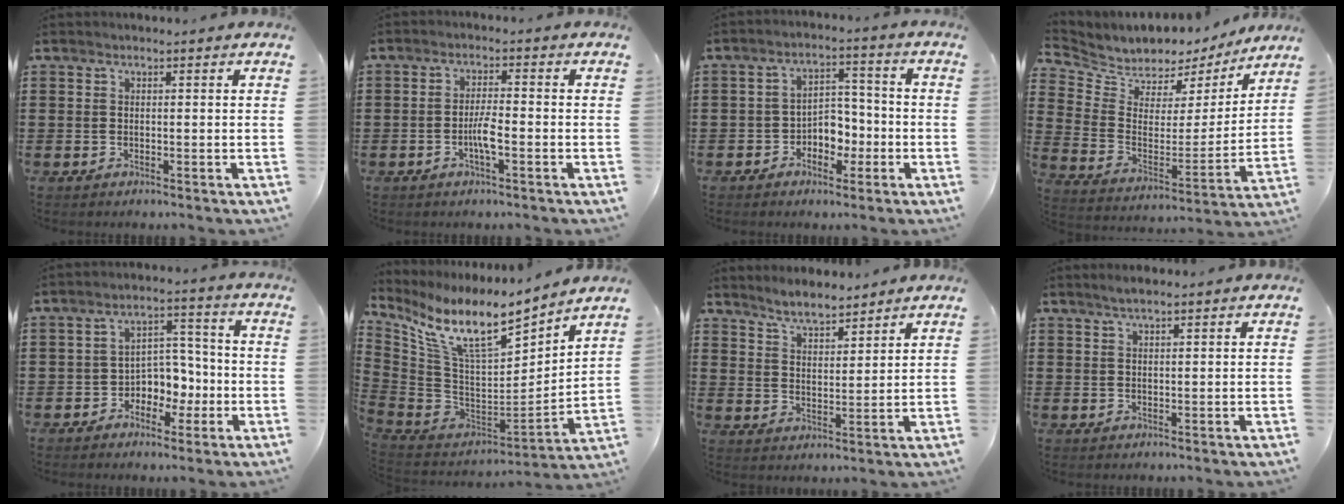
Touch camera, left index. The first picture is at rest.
{"total": 3.9, "force": [-1.3, 0.6, 3.6], "torque": [-0.077, -0.003, -0.027]}
{"total": 4.3, "force": [-2.2, 3.0, 2.1], "torque": [-0.045, 0.011, -0.047]}
{"total": 5.7, "force": [5.3, 2.1, -0.4], "torque": [-0.034, -0.052, 0.090]}
{"total": 5.2, "force": [-1.8, 4.3, 2.2], "torque": [-0.044, 0.007, -0.038]}
{"total": 12.0, "force": [8.3, 2.5, 8.3], "torque": [-0.181, -0.060, 0.140]}
{"total": 4.7, "force": [4.5, 0.5, 0.9], "torque": [-0.033, -0.013, 0.084]}
{"total": 1.8, "force": [1.4, 0.2, 1.1], "torque": [-0.022, 0.002, 0.025]}